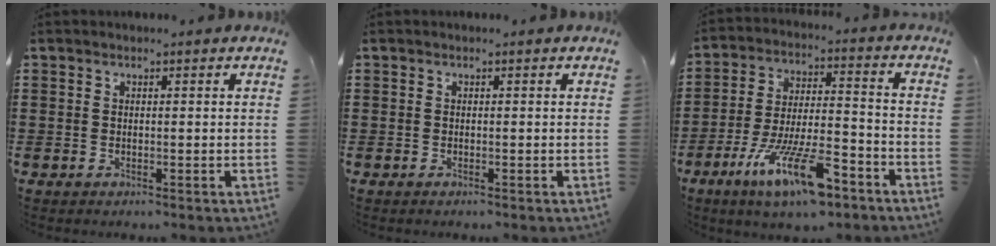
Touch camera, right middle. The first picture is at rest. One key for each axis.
{"total": 0.0}
{"total": 13.5, "fx": -8.3, "fy": 3.4, "fz": 10.1, "tx": -0.194, "ty": 0.016, "tz": -0.153}